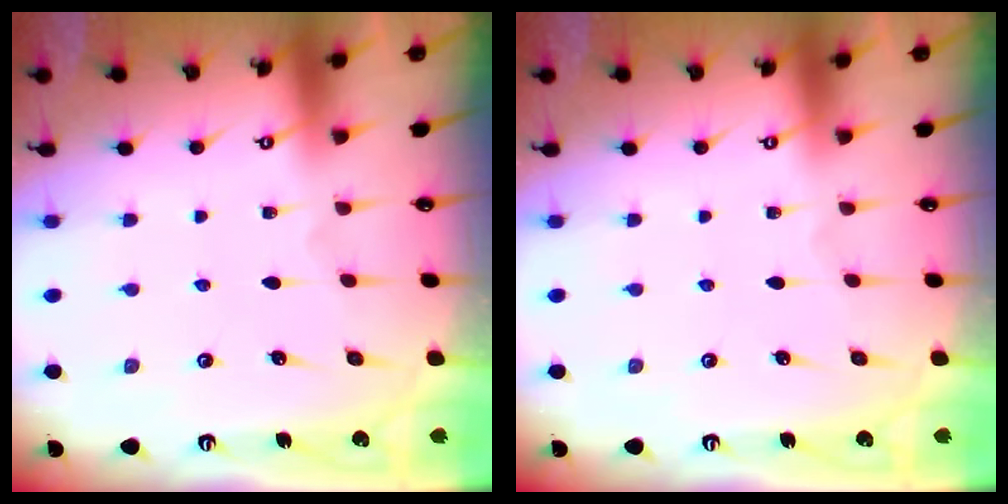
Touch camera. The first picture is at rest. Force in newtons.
{"total": 0.0}